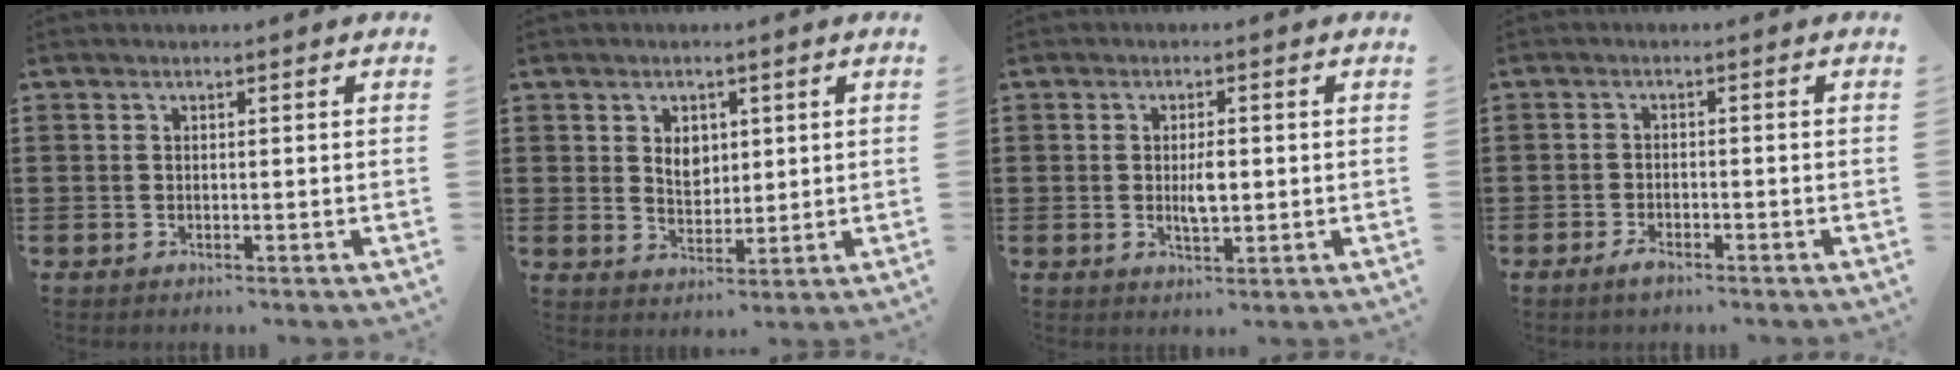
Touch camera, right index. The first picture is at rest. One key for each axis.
{"total": 3.7, "fx": 1.2, "fy": 2.8, "fz": 2.1, "tx": -0.042, "ty": 0.008, "tz": 0.018}
{"total": 3.3, "fx": -0.1, "fy": 1.3, "fz": 3.1, "tx": -0.057, "ty": 0.002, "tz": -0.002}
{"total": 1.9, "fx": -1.4, "fy": 0.7, "fz": 1.0, "tx": -0.026, "ty": 0.000, "tz": -0.029}